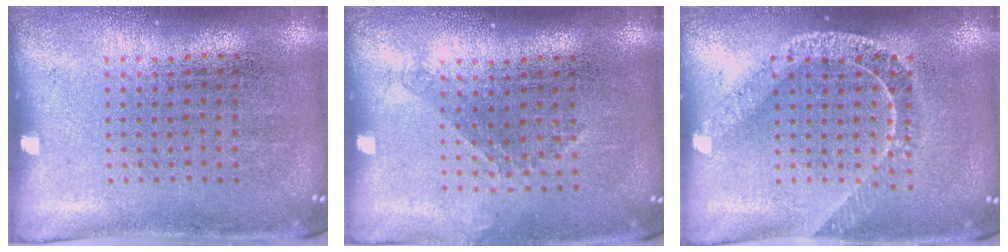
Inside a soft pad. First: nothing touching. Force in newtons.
{"total": 1.2, "press": 0.9, "slide": 0.8}
{"total": 1.7, "press": 1.4, "slide": 1.0}